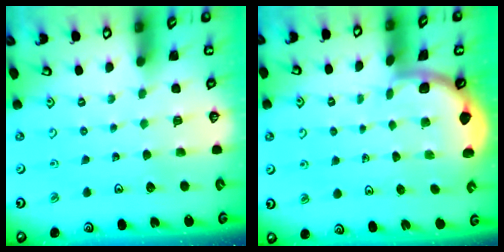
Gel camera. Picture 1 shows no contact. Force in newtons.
{"total": 1.8, "press": 1.8, "slide": 0.1}